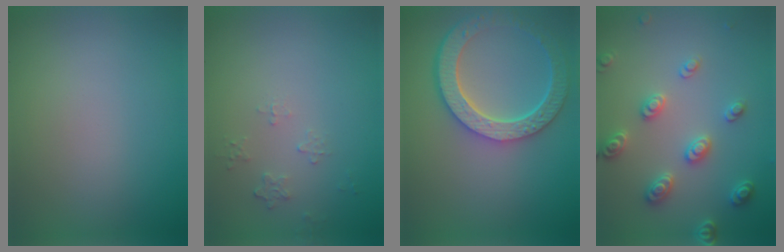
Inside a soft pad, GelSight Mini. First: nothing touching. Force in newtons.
{"total": 0.7, "press": 0.5, "slide": 0.5}
{"total": 6.5, "press": 5.1, "slide": 4.0}
{"total": 3.2, "press": 3.0, "slide": 0.9}